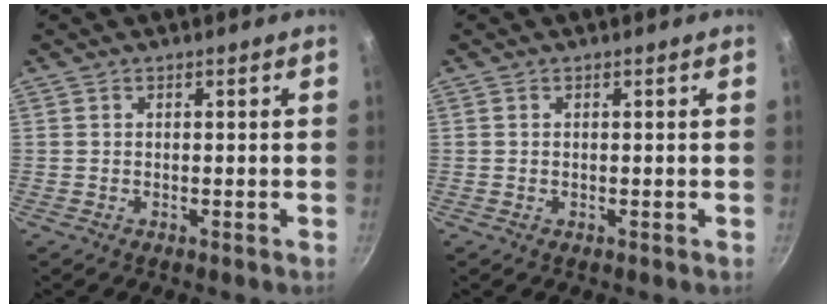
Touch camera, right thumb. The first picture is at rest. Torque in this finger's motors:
{"motor_torque": [-0.19, 0.75, -0.12, 0.08, 0.02]}